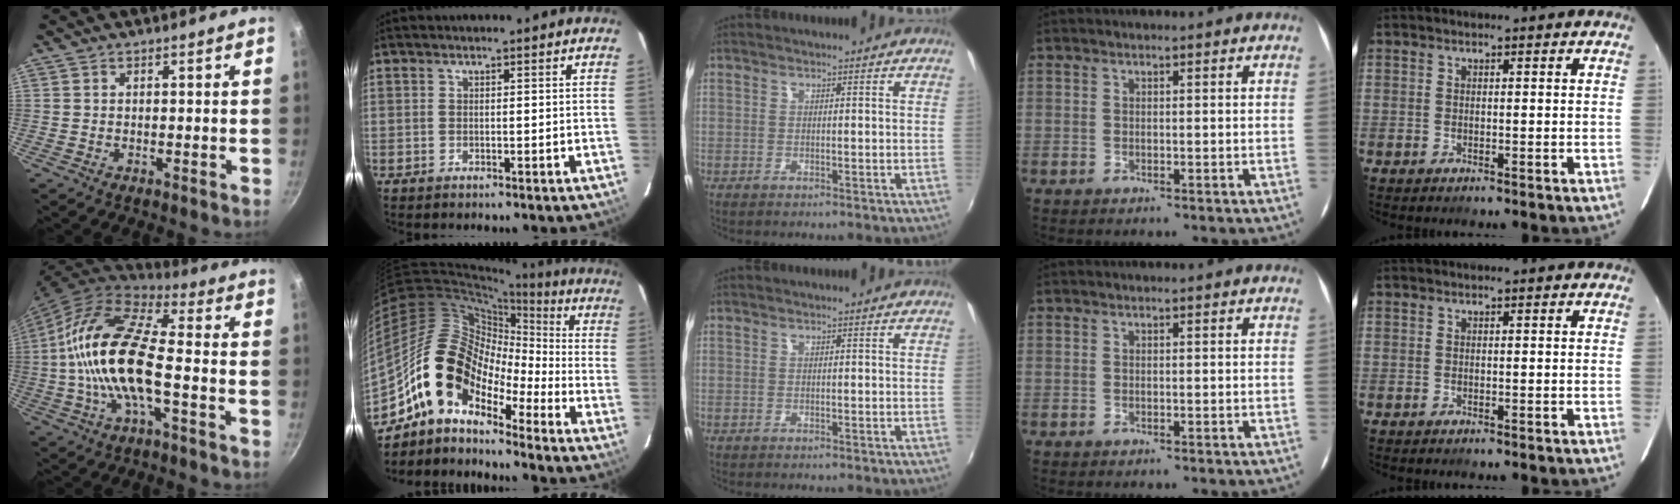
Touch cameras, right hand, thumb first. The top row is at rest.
{"thumb": {"total": 18.5, "force": [-2.2, 7.0, 17.0], "torque": [-0.322, 0.034, -0.058]}, "index": {"total": 13.3, "force": [-9.0, 7.1, 6.7], "torque": [-0.116, 0.019, -0.186]}}